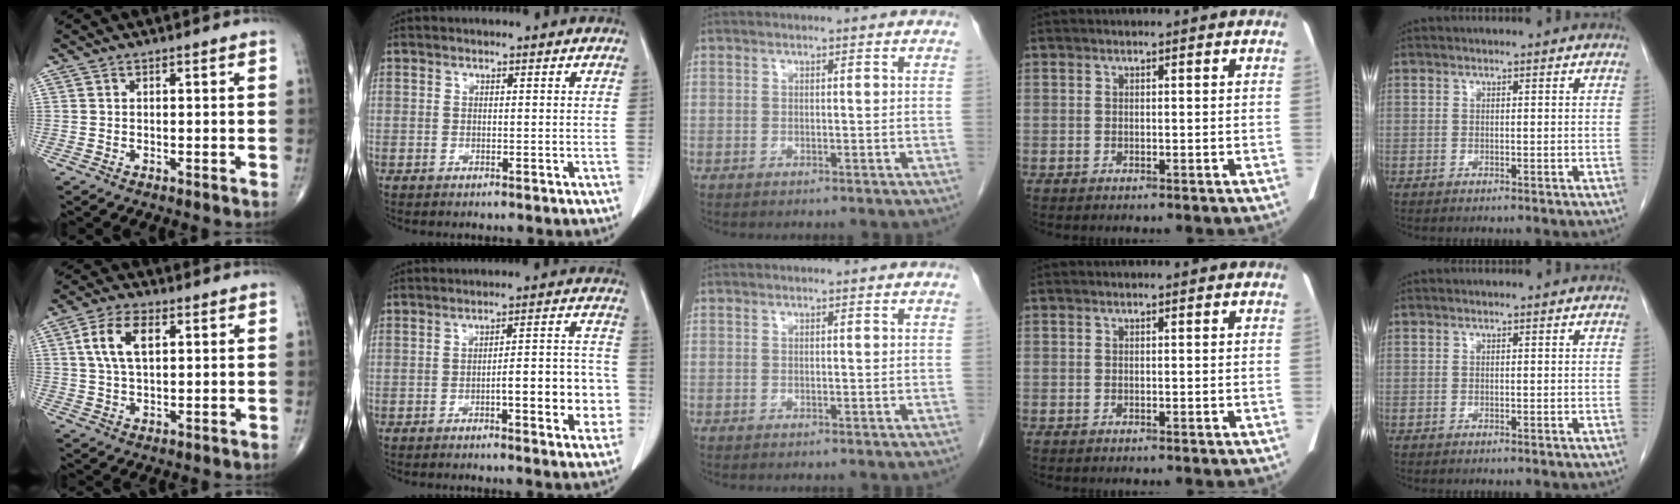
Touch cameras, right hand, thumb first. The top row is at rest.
{"thumb": {"total": 8.1, "force": [2.4, 4.1, 6.5], "torque": [-0.128, 0.005, 0.046]}, "index": {"total": 9.9, "force": [-2.5, 2.2, 9.4], "torque": [-0.117, 0.020, -0.029]}}